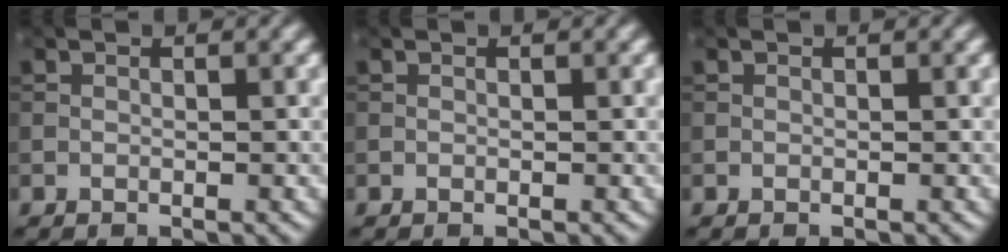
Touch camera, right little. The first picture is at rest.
{"total": 0.0}
{"total": 0.0}